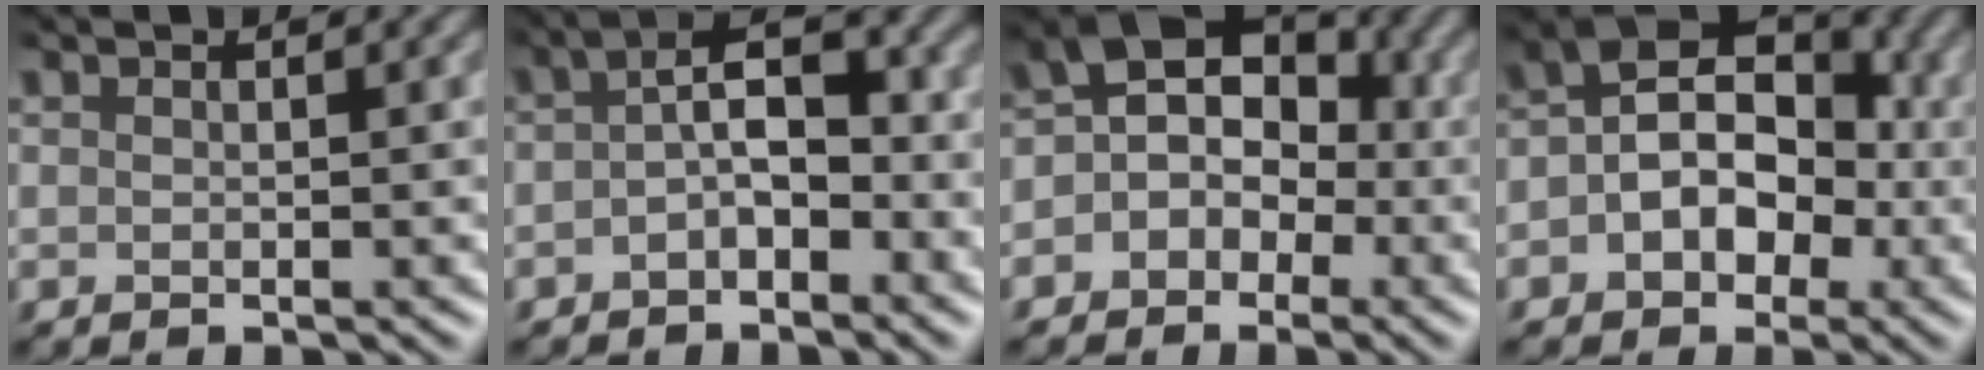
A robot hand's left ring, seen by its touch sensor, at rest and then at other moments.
{"total": 4.0, "force": [-1.5, 1.9, 3.2], "torque": [-0.052, 0.019, -0.036]}
{"total": 8.5, "force": [-0.3, 7.0, 4.9], "torque": [-0.042, 0.038, -0.042]}
{"total": 9.5, "force": [-0.7, 7.0, 6.4], "torque": [-0.063, 0.026, -0.035]}